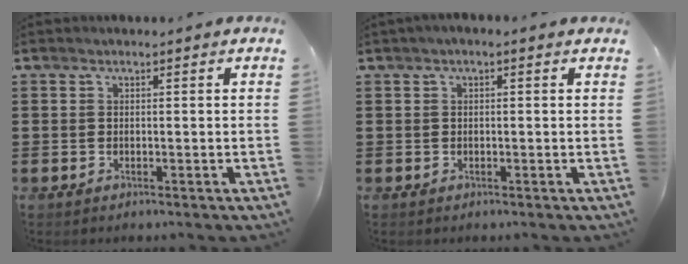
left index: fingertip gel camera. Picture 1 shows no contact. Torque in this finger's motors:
{"motor_torque": [2.13, 0.00, 0.54, 0.04]}